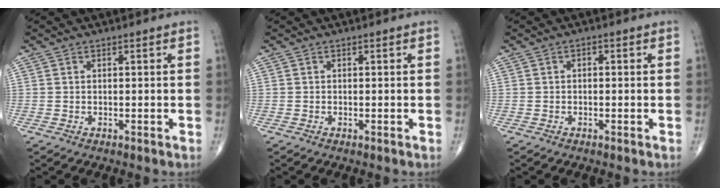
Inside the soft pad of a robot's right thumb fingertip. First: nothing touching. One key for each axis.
{"total": 0.0}
{"total": 0.8, "fx": 0.0, "fy": 0.5, "fz": 0.6, "tx": -0.002, "ty": 0.003, "tz": -0.005}